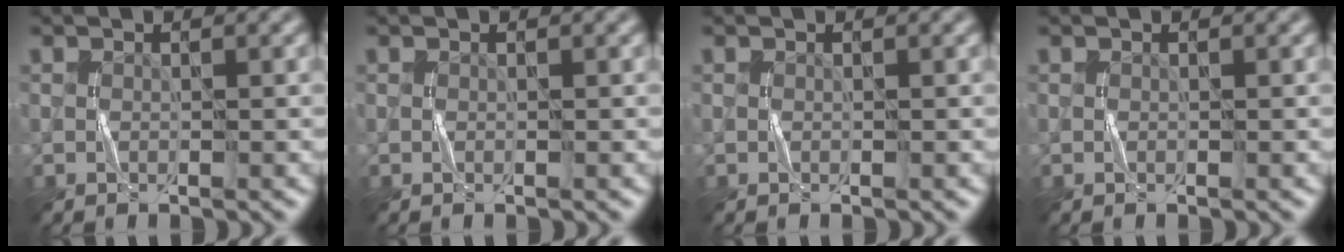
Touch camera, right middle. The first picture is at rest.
{"total": 0.0}
{"total": 0.0}
{"total": 0.0}